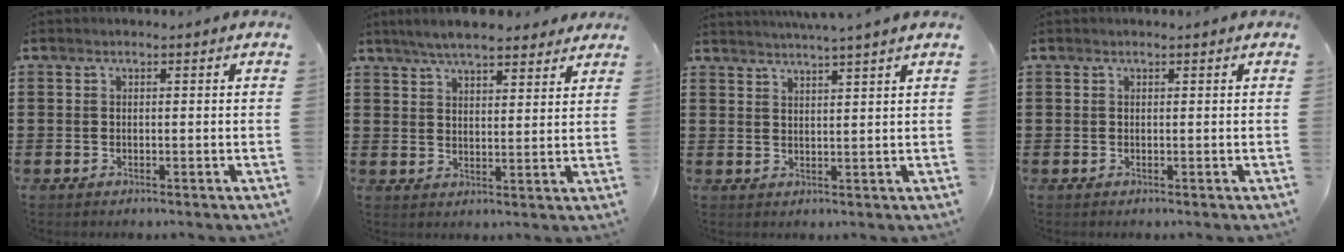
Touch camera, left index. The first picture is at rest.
{"total": 5.7, "force": [5.2, 1.3, 2.0], "torque": [-0.056, -0.005, 0.095]}
{"total": 2.6, "force": [2.4, -1.0, 0.3], "torque": [-0.012, -0.009, 0.044]}
{"total": 0.0}